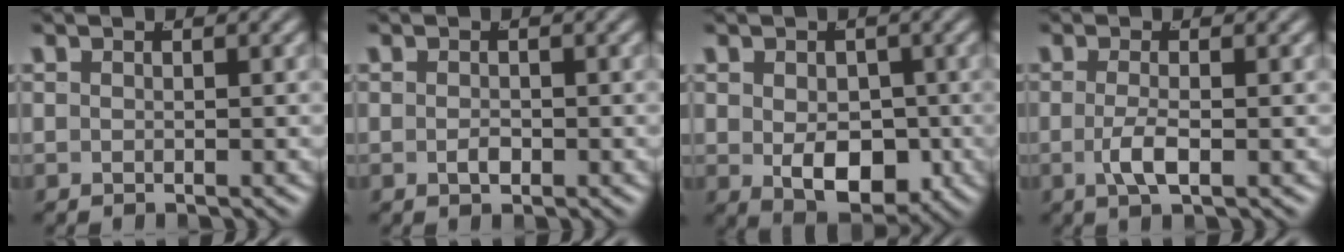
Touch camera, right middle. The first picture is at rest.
{"total": 0.7, "force": [-0.5, 0.2, 0.5], "torque": [-0.010, -0.006, -0.004]}
{"total": 6.0, "force": [-1.4, 3.4, 4.7], "torque": [-0.073, -0.041, 0.001]}
{"total": 2.2, "force": [-0.9, 0.0, 2.0], "torque": [-0.041, -0.014, -0.009]}